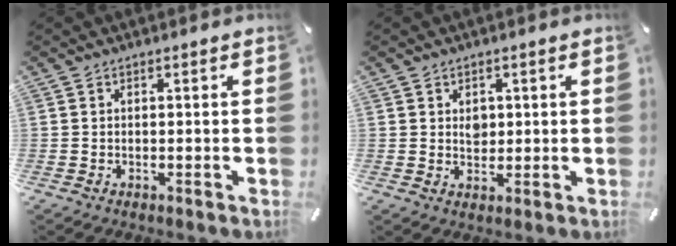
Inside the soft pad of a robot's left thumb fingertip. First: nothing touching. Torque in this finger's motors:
{"motor_torque": [0.68, 0.33, 0.28, -0.36, 0.01]}